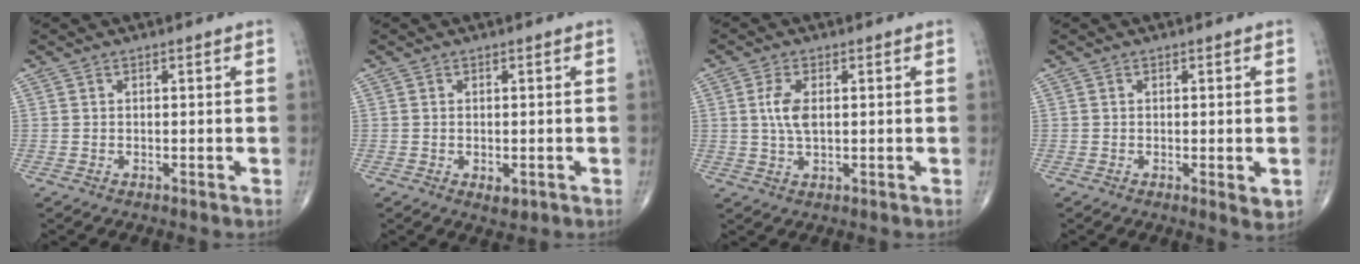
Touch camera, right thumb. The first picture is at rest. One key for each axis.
{"total": 2.0, "fx": -0.6, "fy": 1.1, "fz": 1.5, "tx": -0.019, "ty": -0.003, "tz": -0.005}
{"total": 4.8, "fx": 0.7, "fy": 2.3, "fz": 4.2, "tx": -0.092, "ty": -0.001, "tz": 0.015}
{"total": 2.7, "fx": -0.5, "fy": 0.9, "fz": 2.5, "tx": -0.033, "ty": -0.008, "tz": -0.006}